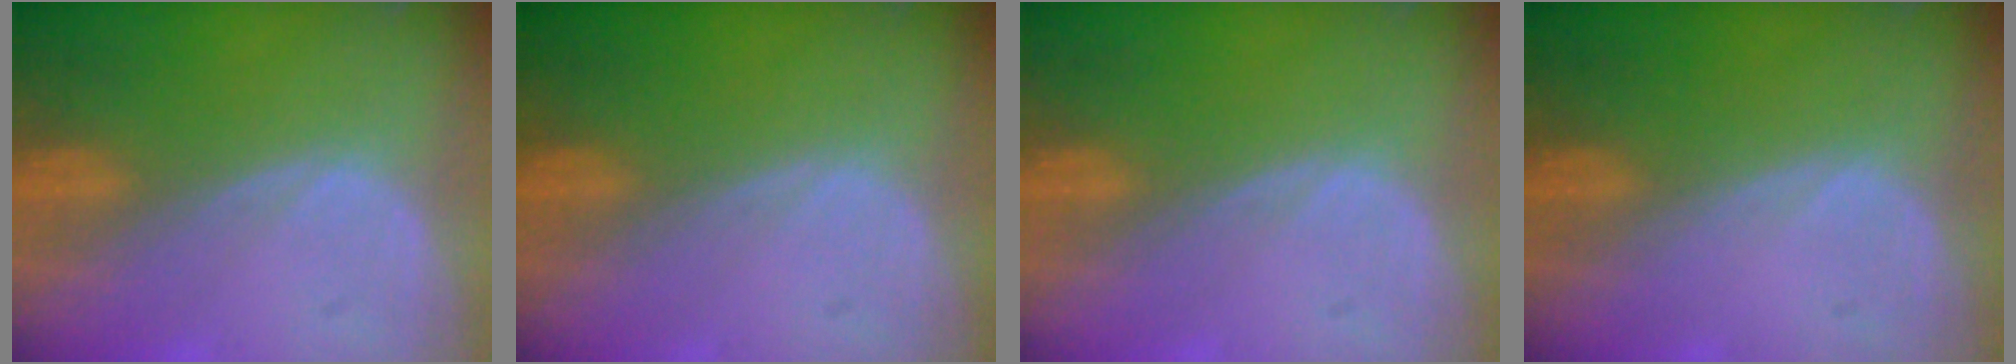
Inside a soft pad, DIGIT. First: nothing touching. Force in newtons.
{"total": 0.0}
{"total": 0.0}
{"total": 0.0}